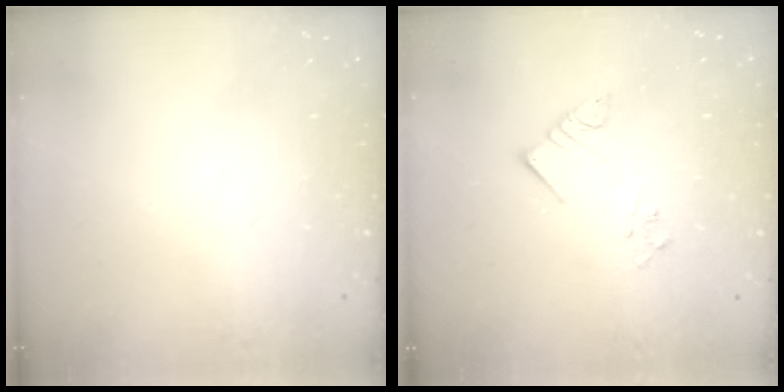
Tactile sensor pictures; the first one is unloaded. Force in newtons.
{"total": 5.5, "press": 5.5, "slide": 0.4}